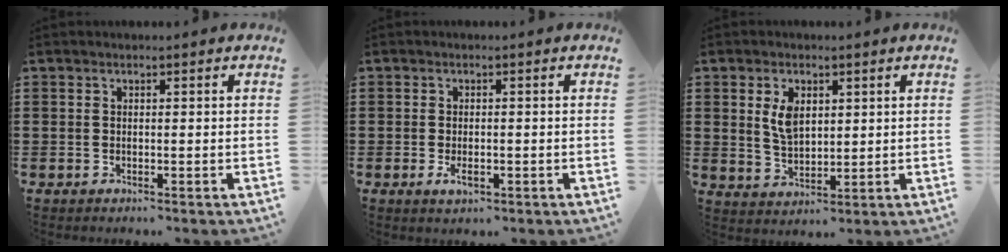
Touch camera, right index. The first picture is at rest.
{"total": 2.0, "force": [-0.6, 0.7, 1.7], "torque": [-0.034, -0.004, -0.010]}
{"total": 5.0, "force": [1.7, 2.9, 3.7], "torque": [-0.082, 0.009, 0.030]}